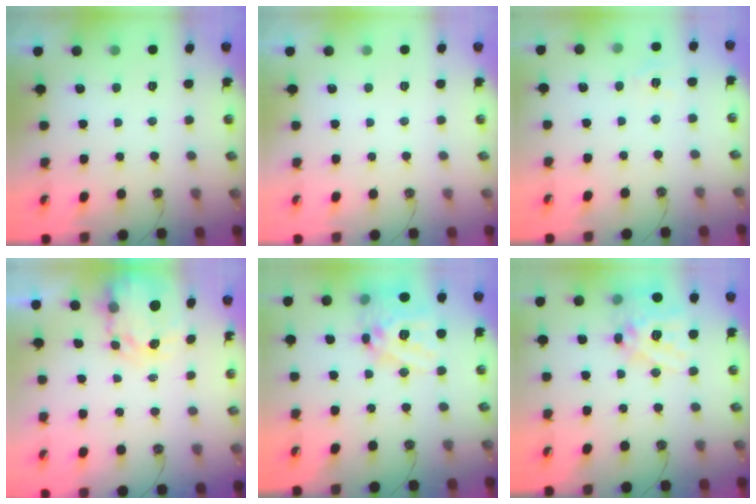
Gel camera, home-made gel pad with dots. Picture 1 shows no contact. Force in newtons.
{"total": 0.0}
{"total": 3.6, "press": 3.6, "slide": 0.4}
{"total": 3.9, "press": 3.9, "slide": 0.4}
{"total": 20.0, "press": 19.9, "slide": 1.9}
{"total": 18.5, "press": 18.3, "slide": 2.2}